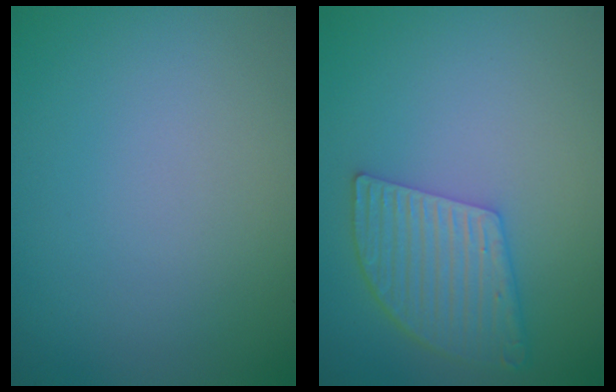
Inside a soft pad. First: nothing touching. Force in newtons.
{"total": 5.2, "press": 4.1, "slide": 3.2}